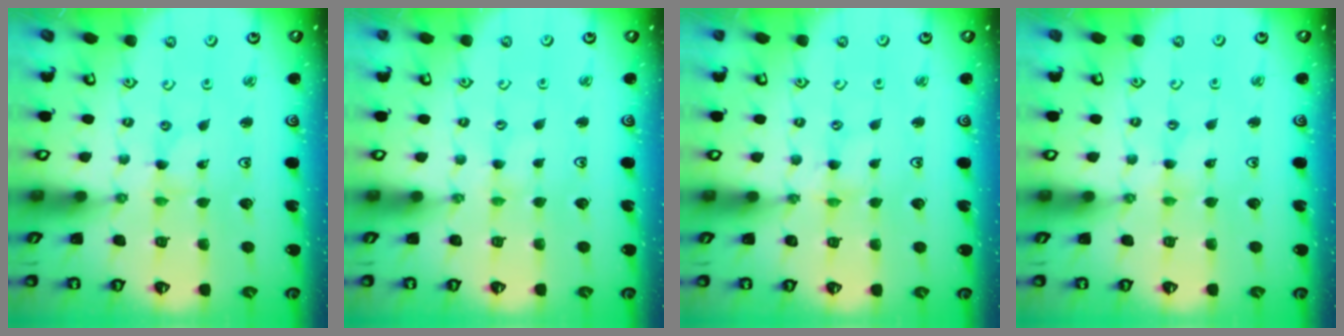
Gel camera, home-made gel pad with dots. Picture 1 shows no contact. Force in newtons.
{"total": 1.0, "press": 1.0, "slide": 0.2}
{"total": 0.6, "press": 0.6, "slide": 0.1}
{"total": 1.1, "press": 1.0, "slide": 0.3}